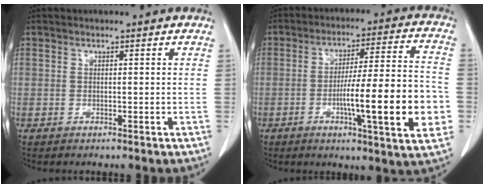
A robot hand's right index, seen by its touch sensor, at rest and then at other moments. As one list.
[{"total": 17.0, "force": [-4.2, 1.2, 16.5], "torque": [-0.226, 0.004, -0.059]}]